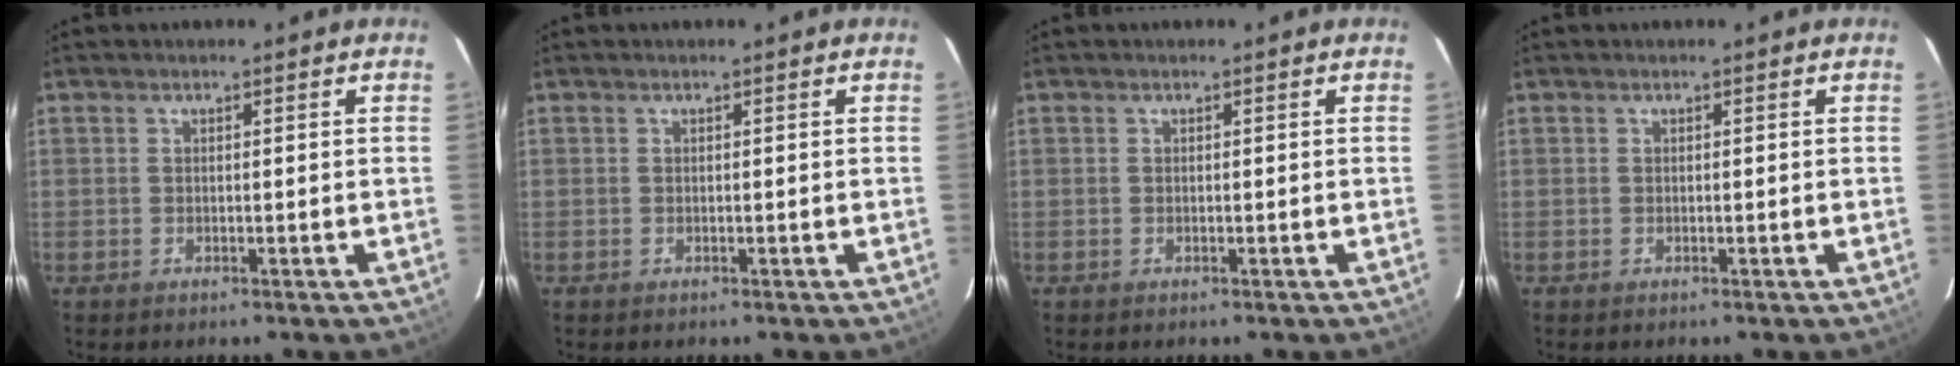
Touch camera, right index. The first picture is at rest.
{"total": 0.0}
{"total": 0.0}
{"total": 0.0}